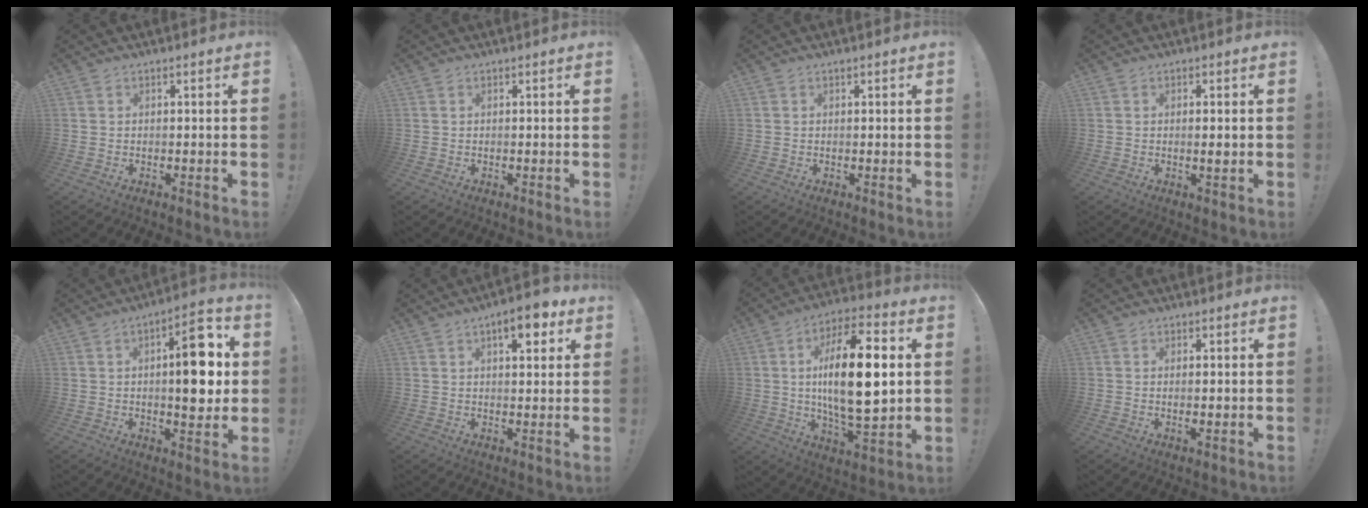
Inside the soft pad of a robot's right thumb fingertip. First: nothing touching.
{"total": 0.0}
{"total": 0.0}
{"total": 2.3, "force": [-0.1, 0.1, 2.3], "torque": [-0.027, -0.007, -0.006]}
{"total": 14.1, "force": [1.3, 5.2, 13.1], "torque": [-0.177, 0.002, 0.013]}
{"total": 8.1, "force": [4.1, 3.4, 6.1], "torque": [-0.070, -0.013, 0.065]}
{"total": 22.3, "force": [2.4, 8.4, 20.6], "torque": [-0.371, -0.006, 0.024]}
{"total": 2.1, "force": [0.4, 0.2, 2.1], "torque": [-0.032, -0.005, 0.005]}